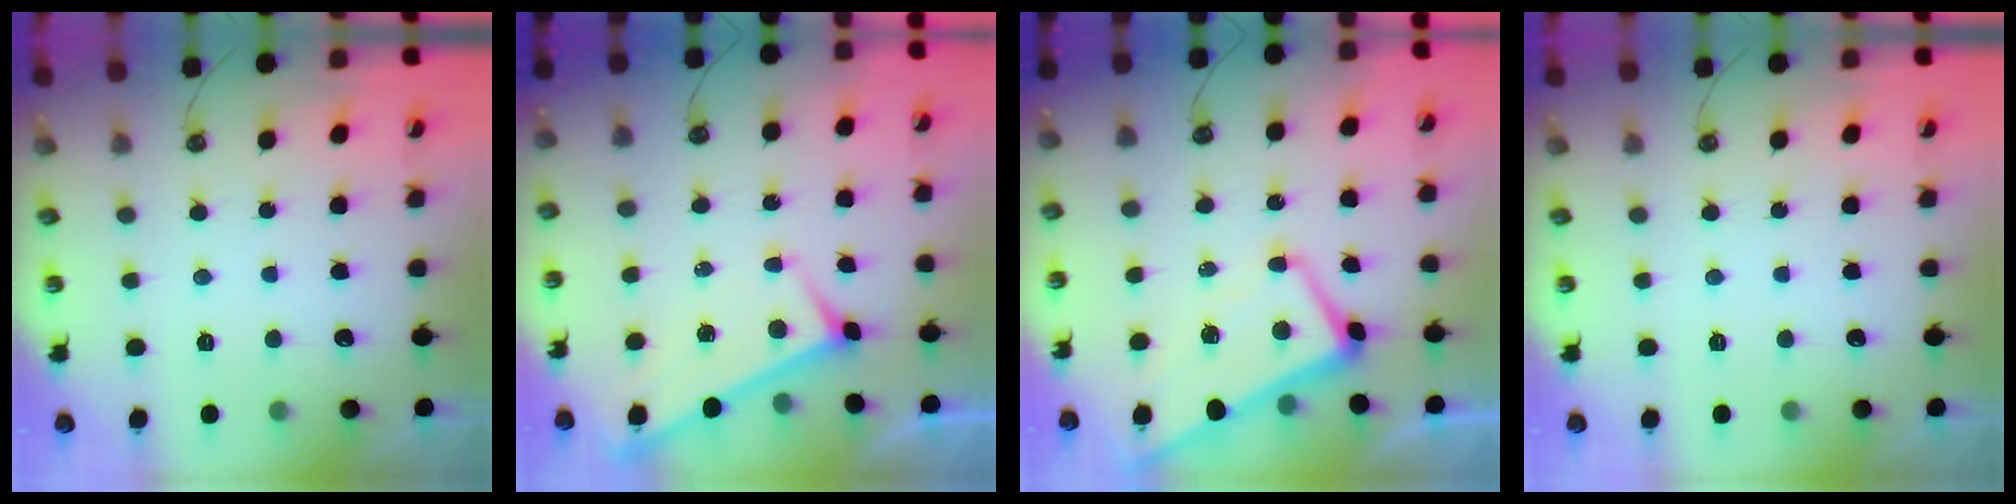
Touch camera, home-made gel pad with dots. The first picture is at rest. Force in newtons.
{"total": 3.1, "press": 3.1, "slide": 0.3}
{"total": 1.2, "press": 1.0, "slide": 0.7}
{"total": 0.0}